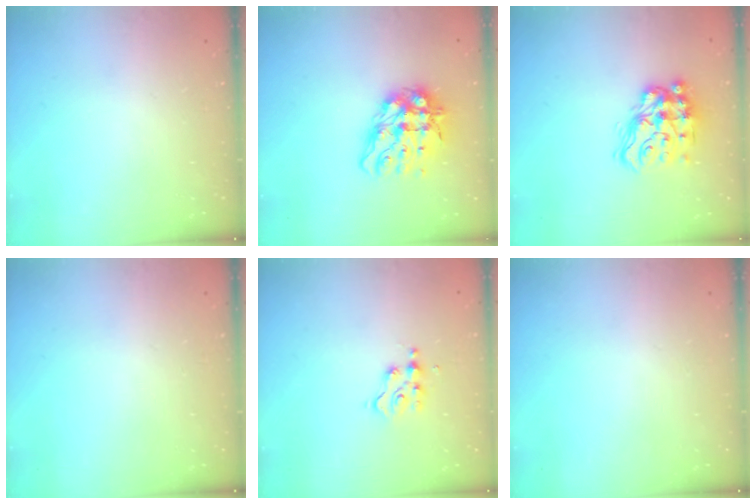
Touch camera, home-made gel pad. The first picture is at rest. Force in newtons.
{"total": 12.9, "press": 12.8, "slide": 1.4}
{"total": 16.4, "press": 16.4, "slide": 1.0}
{"total": 0.0}
{"total": 3.4, "press": 3.4, "slide": 0.2}
{"total": 0.0}